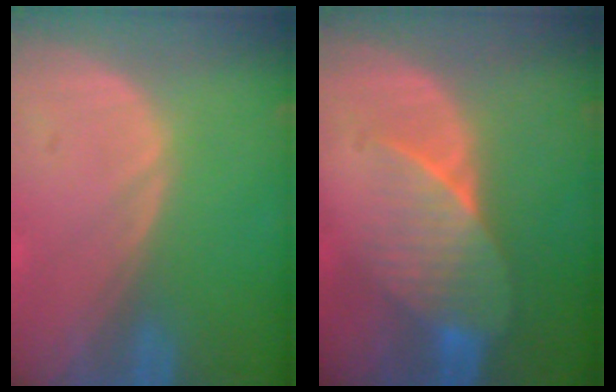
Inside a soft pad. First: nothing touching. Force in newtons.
{"total": 7.1, "press": 6.4, "slide": 3.0}